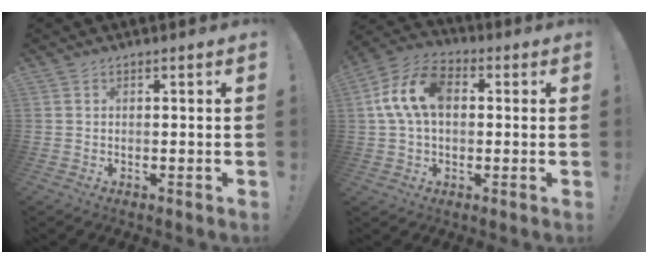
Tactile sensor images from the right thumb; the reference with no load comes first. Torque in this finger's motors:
{"motor_torque": [0.09, 0.73, 0.07, 0.06, 0.08]}